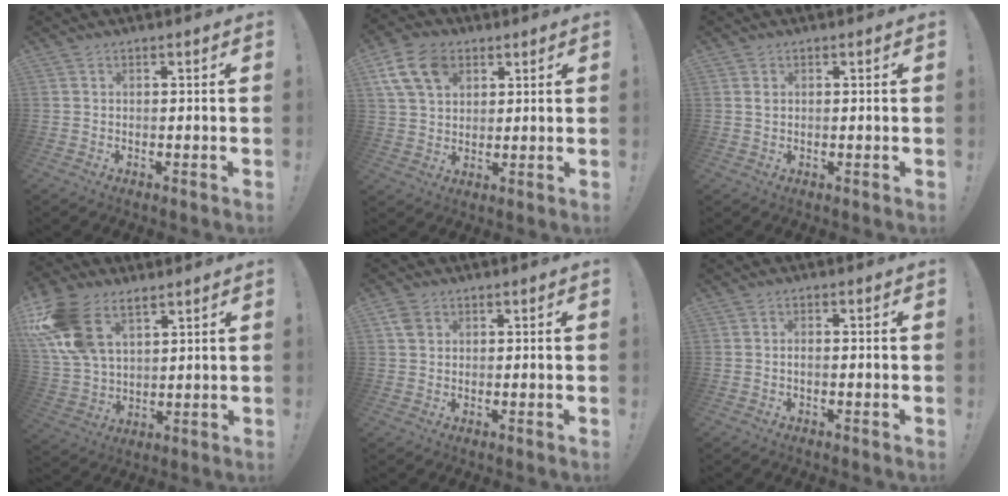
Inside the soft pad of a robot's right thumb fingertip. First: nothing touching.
{"total": 12.5, "force": [5.9, 8.7, 6.8], "torque": [-0.132, -0.021, 0.114]}
{"total": 1.0, "force": [0.7, 0.7, 0.2], "torque": [0.001, 0.000, 0.011]}
{"total": 16.3, "force": [8.9, 9.8, 9.6], "torque": [-0.202, -0.037, 0.170]}
{"total": 3.2, "force": [1.4, 2.4, 1.5], "torque": [-0.023, 0.002, 0.027]}
{"total": 1.1, "force": [-0.4, 0.2, 1.0], "torque": [-0.018, 0.002, -0.006]}